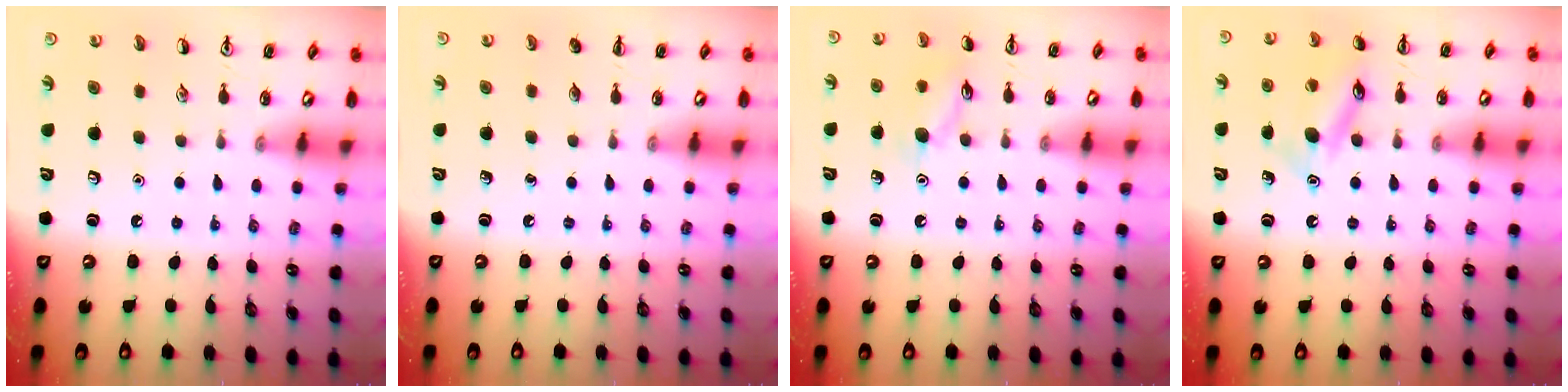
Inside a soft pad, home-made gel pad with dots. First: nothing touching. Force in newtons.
{"total": 0.0}
{"total": 9.2, "press": 9.2, "slide": 0.8}
{"total": 13.4, "press": 13.3, "slide": 1.4}